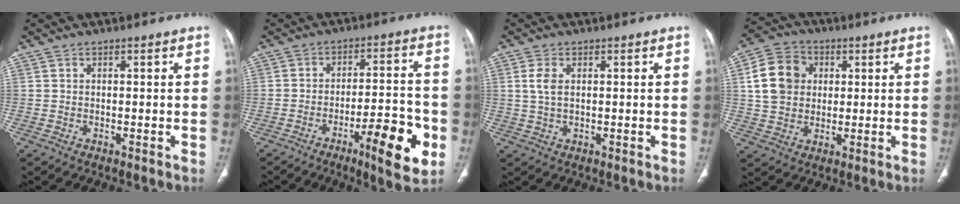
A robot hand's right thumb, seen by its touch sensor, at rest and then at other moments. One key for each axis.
{"total": 13.6, "fx": -5.8, "fy": 2.9, "fz": 12.0, "tx": -0.163, "ty": 0.025, "tz": -0.082}
{"total": 3.5, "fx": 0.7, "fy": 1.9, "fz": 2.8, "tx": -0.069, "ty": 0.001, "tz": 0.016}
{"total": 11.1, "fx": 2.3, "fy": 9.1, "fz": 6.0, "tx": -0.091, "ty": 0.009, "tz": 0.036}